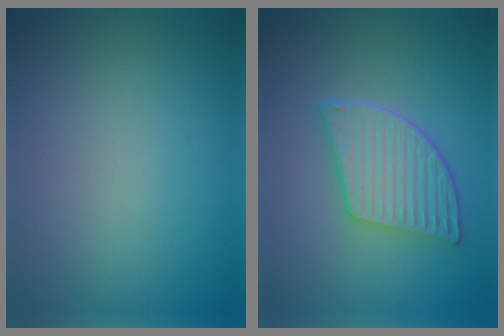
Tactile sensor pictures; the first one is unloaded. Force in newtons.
{"total": 5.1, "press": 4.2, "slide": 3.0}